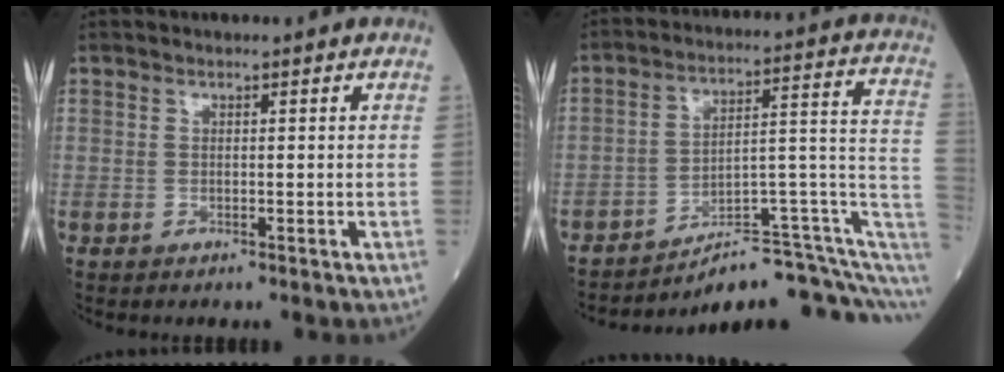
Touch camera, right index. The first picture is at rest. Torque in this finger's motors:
{"motor_torque": [0.24, -1.01, -0.41, -0.21]}